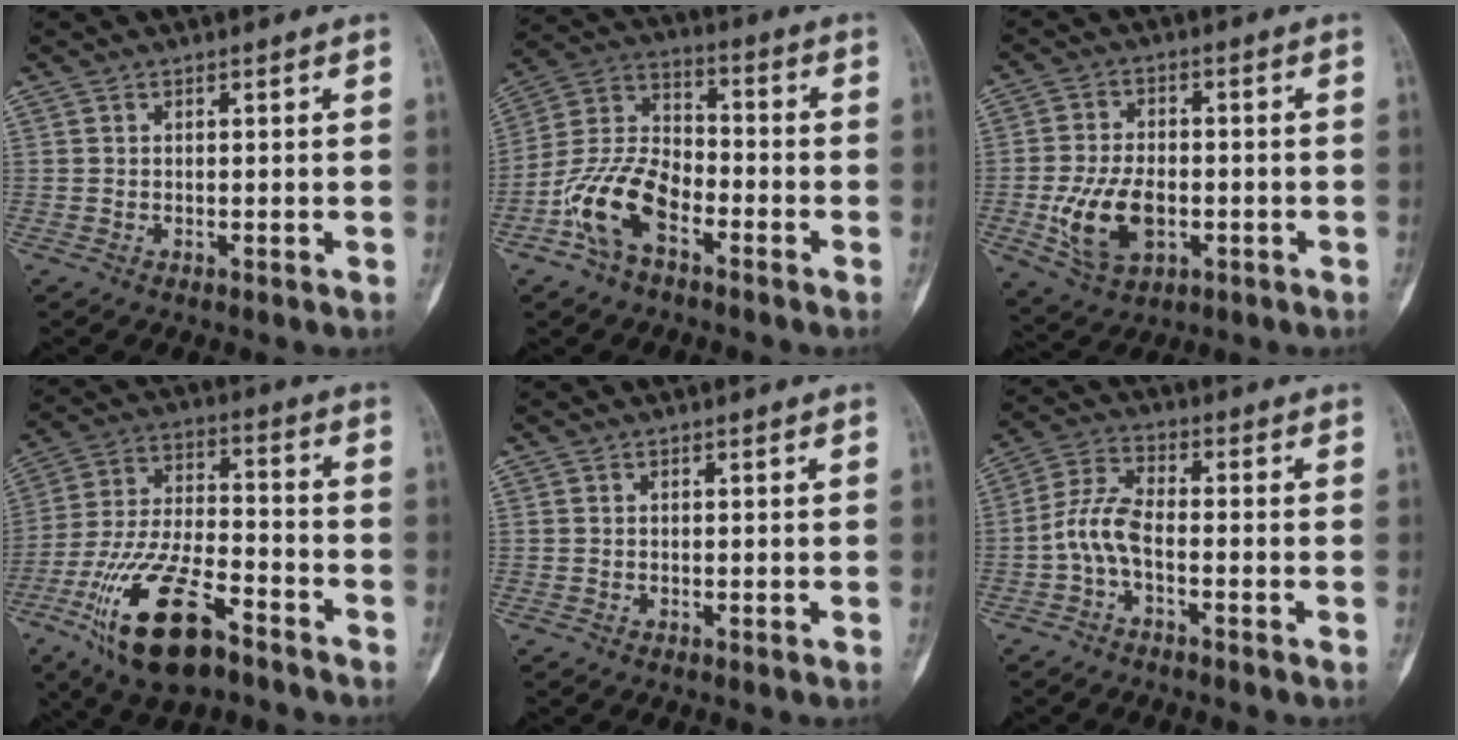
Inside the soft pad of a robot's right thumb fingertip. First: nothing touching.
{"total": 13.1, "force": [-6.0, 7.2, 9.1], "torque": [-0.178, 0.046, -0.121]}
{"total": 11.4, "force": [-2.7, 7.0, 8.6], "torque": [-0.153, 0.005, -0.038]}
{"total": 19.2, "force": [-10.7, 7.5, 14.0], "torque": [-0.277, 0.052, -0.192]}
{"total": 0.0}
{"total": 6.4, "force": [-2.1, 2.7, 5.4], "torque": [-0.119, 0.028, -0.051]}